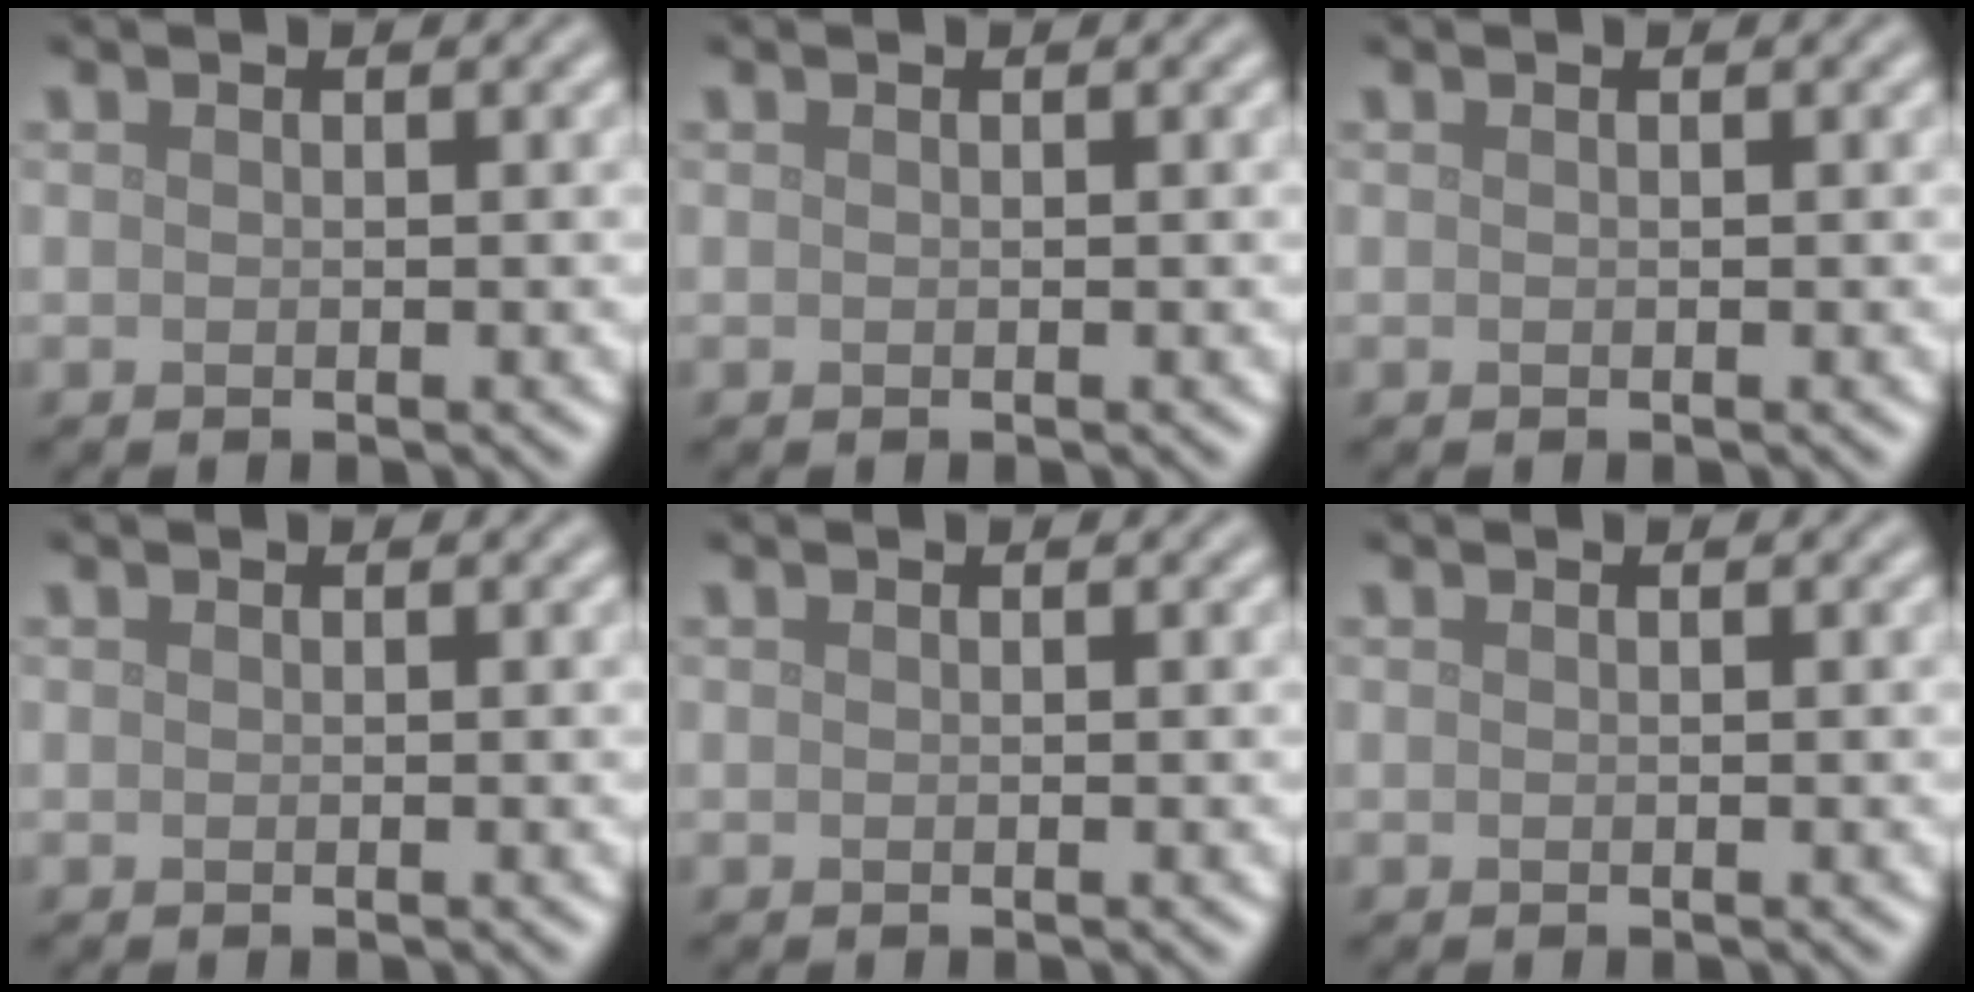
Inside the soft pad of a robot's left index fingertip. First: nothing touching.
{"total": 0.0}
{"total": 0.0}
{"total": 0.0}
{"total": 0.0}
{"total": 0.0}